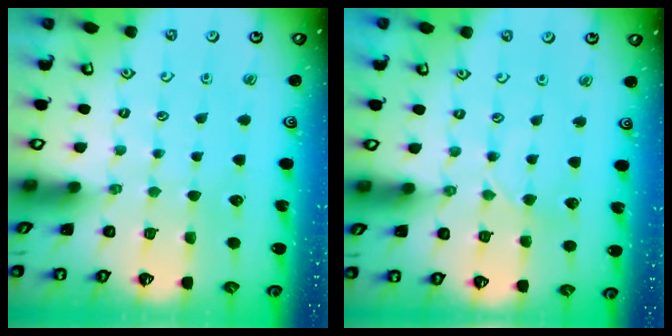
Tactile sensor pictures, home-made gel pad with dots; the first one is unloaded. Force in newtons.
{"total": 2.0, "press": 2.0, "slide": 0.2}